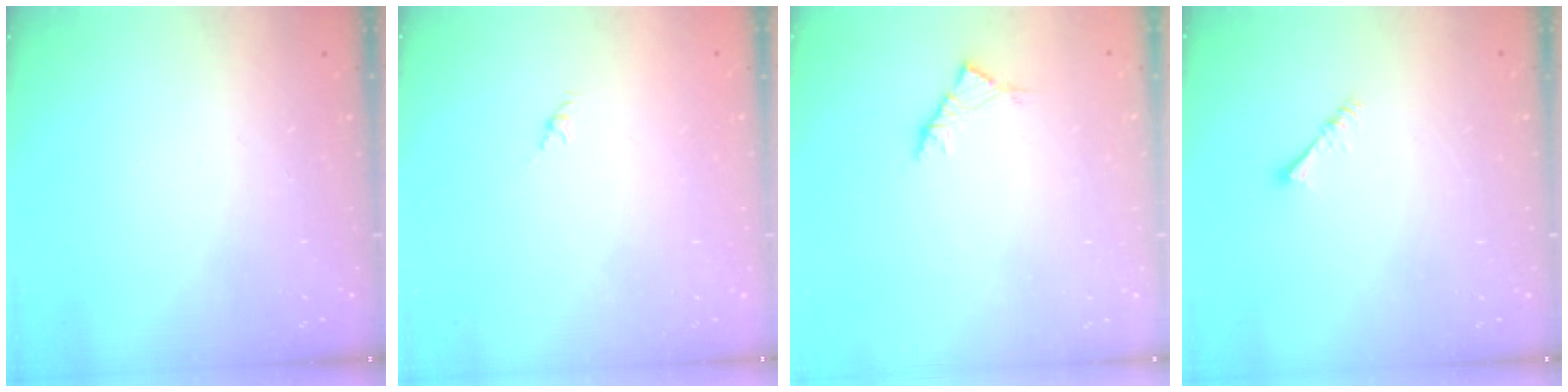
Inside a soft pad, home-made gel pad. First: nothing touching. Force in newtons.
{"total": 0.0}
{"total": 2.8, "press": 2.6, "slide": 0.8}
{"total": 1.6, "press": 1.5, "slide": 0.3}